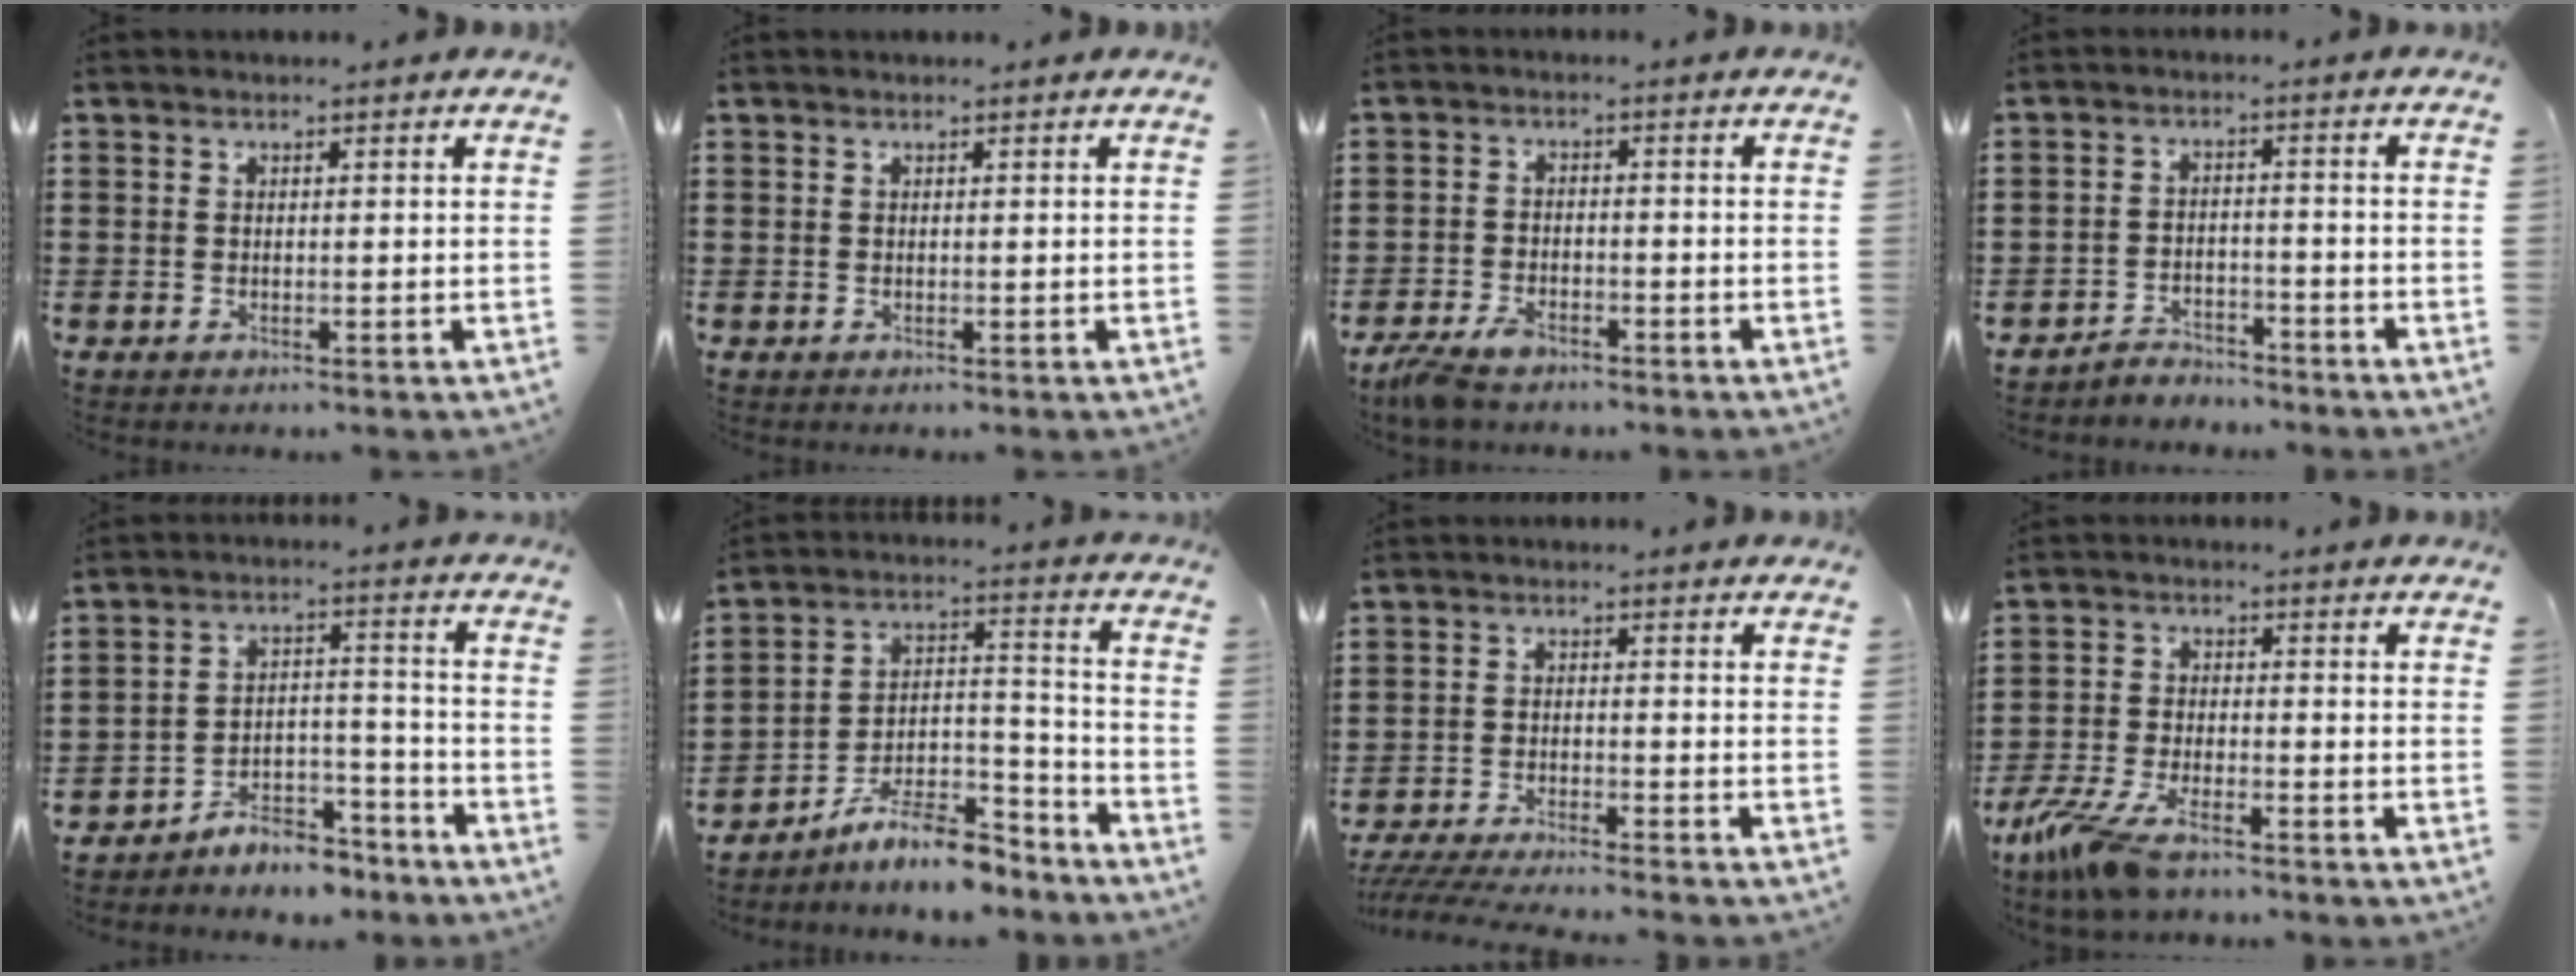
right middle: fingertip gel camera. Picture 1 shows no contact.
{"total": 0.0}
{"total": 3.6, "force": [-3.0, 1.3, 1.5], "torque": [-0.048, -0.001, -0.066]}
{"total": 3.2, "force": [-3.2, 0.5, -0.3], "torque": [-0.003, 0.002, -0.069]}
{"total": 5.9, "force": [-5.7, 1.4, 0.6], "torque": [-0.007, 0.019, -0.112]}
{"total": 9.6, "force": [-8.4, 2.0, 4.1], "torque": [-0.056, 0.030, -0.155]}
{"total": 4.1, "force": [-3.9, -0.2, 1.1], "torque": [-0.032, -0.013, -0.082]}
{"total": 7.6, "force": [-5.3, 2.2, 5.0], "torque": [-0.126, -0.011, -0.105]}